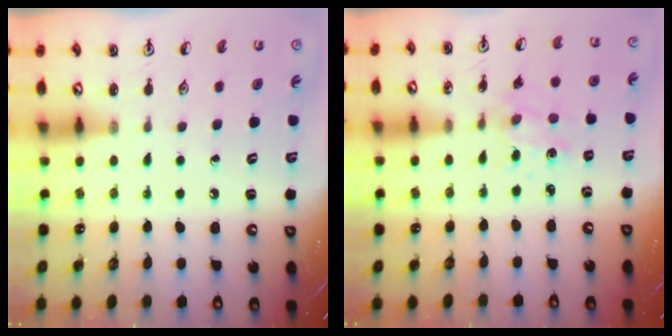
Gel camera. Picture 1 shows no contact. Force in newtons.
{"total": 2.0, "press": 2.0, "slide": 0.2}